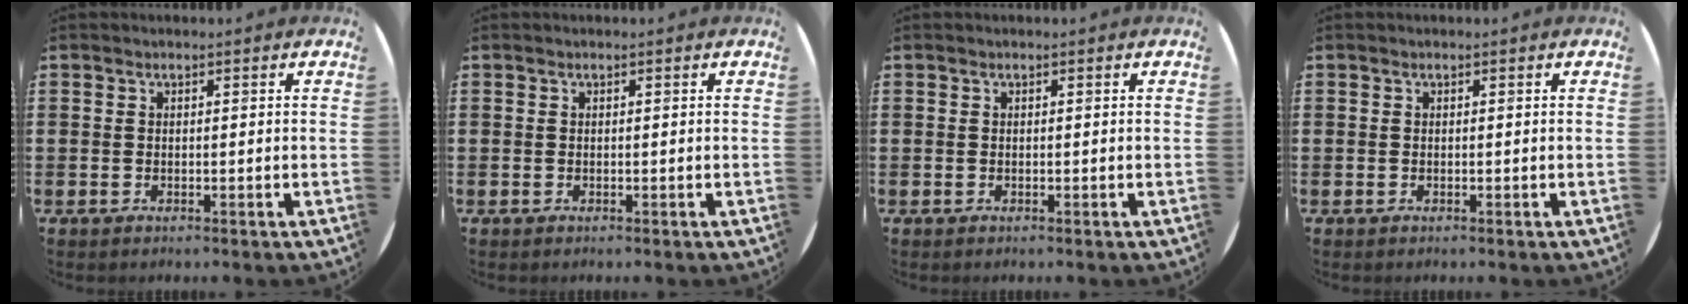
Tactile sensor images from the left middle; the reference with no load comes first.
{"total": 0.0}
{"total": 0.0}
{"total": 0.0}